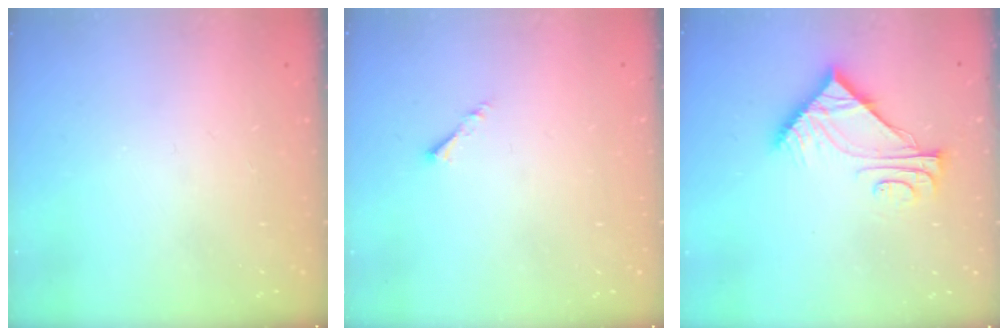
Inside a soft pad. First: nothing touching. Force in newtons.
{"total": 1.1, "press": 1.0, "slide": 0.3}
{"total": 8.7, "press": 8.7, "slide": 0.1}